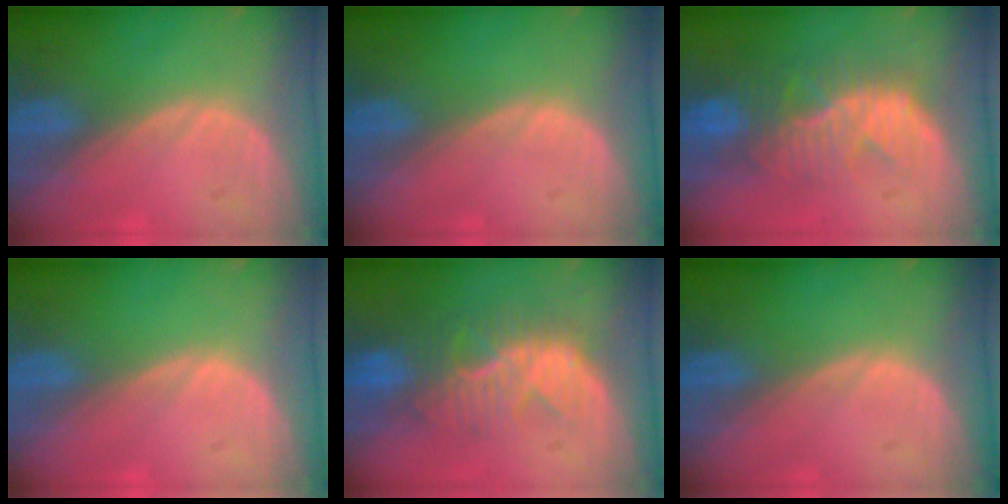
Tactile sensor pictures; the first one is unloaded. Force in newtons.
{"total": 0.0}
{"total": 10.1, "press": 8.6, "slide": 5.2}
{"total": 0.0}
{"total": 9.9, "press": 8.7, "slide": 4.7}
{"total": 0.0}